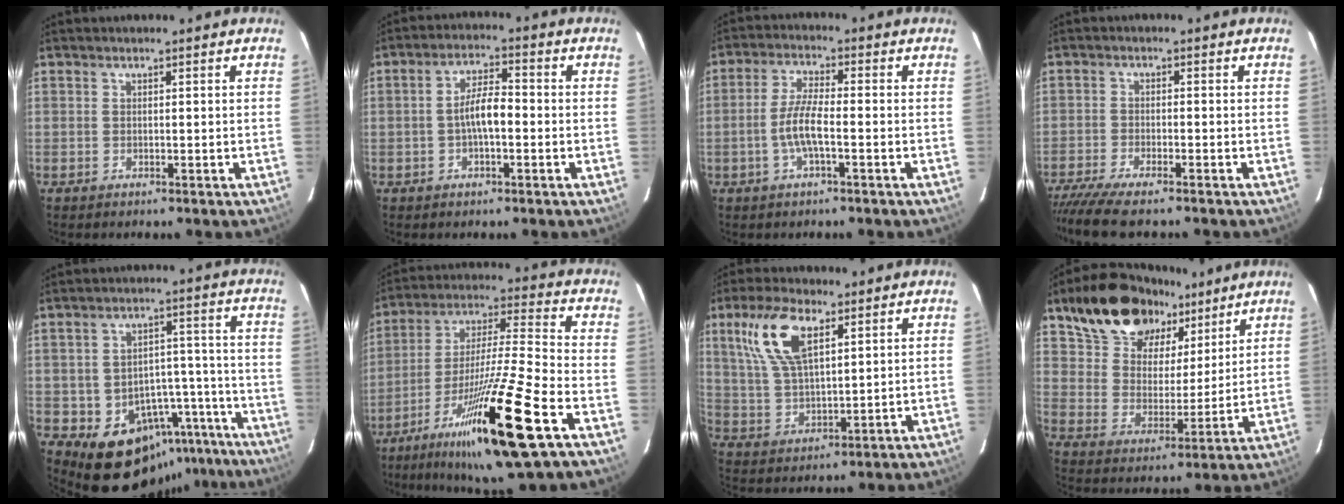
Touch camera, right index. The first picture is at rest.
{"total": 5.5, "force": [-1.1, 1.8, 5.1], "torque": [-0.095, 0.013, -0.019]}
{"total": 6.2, "force": [-1.9, 1.2, 5.8], "torque": [-0.119, 0.001, -0.039]}
{"total": 8.5, "force": [-7.2, 0.9, 4.3], "torque": [-0.109, -0.035, -0.132]}
{"total": 15.5, "force": [-11.4, 9.6, 4.1], "torque": [-0.063, 0.063, -0.125]}
{"total": 22.0, "force": [-12.2, 0.7, 18.3], "torque": [-0.347, -0.046, -0.215]}
{"total": 12.2, "force": [5.9, 5.1, 9.4], "torque": [-0.190, 0.016, 0.123]}
{"total": 20.2, "force": [13.2, 11.1, 10.5], "torque": [-0.216, 0.064, 0.238]}